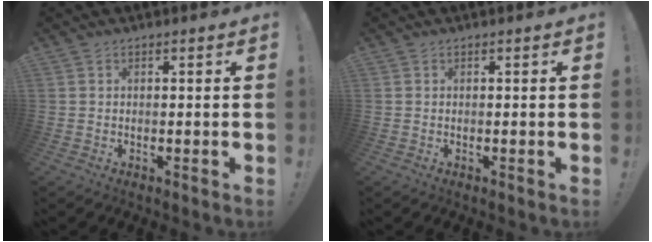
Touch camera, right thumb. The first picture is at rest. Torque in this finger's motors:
{"motor_torque": [-0.02, -0.10, 0.15, -0.06, 0.07]}